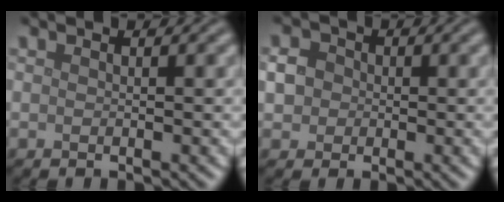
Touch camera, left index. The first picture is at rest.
{"total": 2.8, "force": [0.2, 2.6, 1.2], "torque": [-0.014, 0.010, -0.004]}